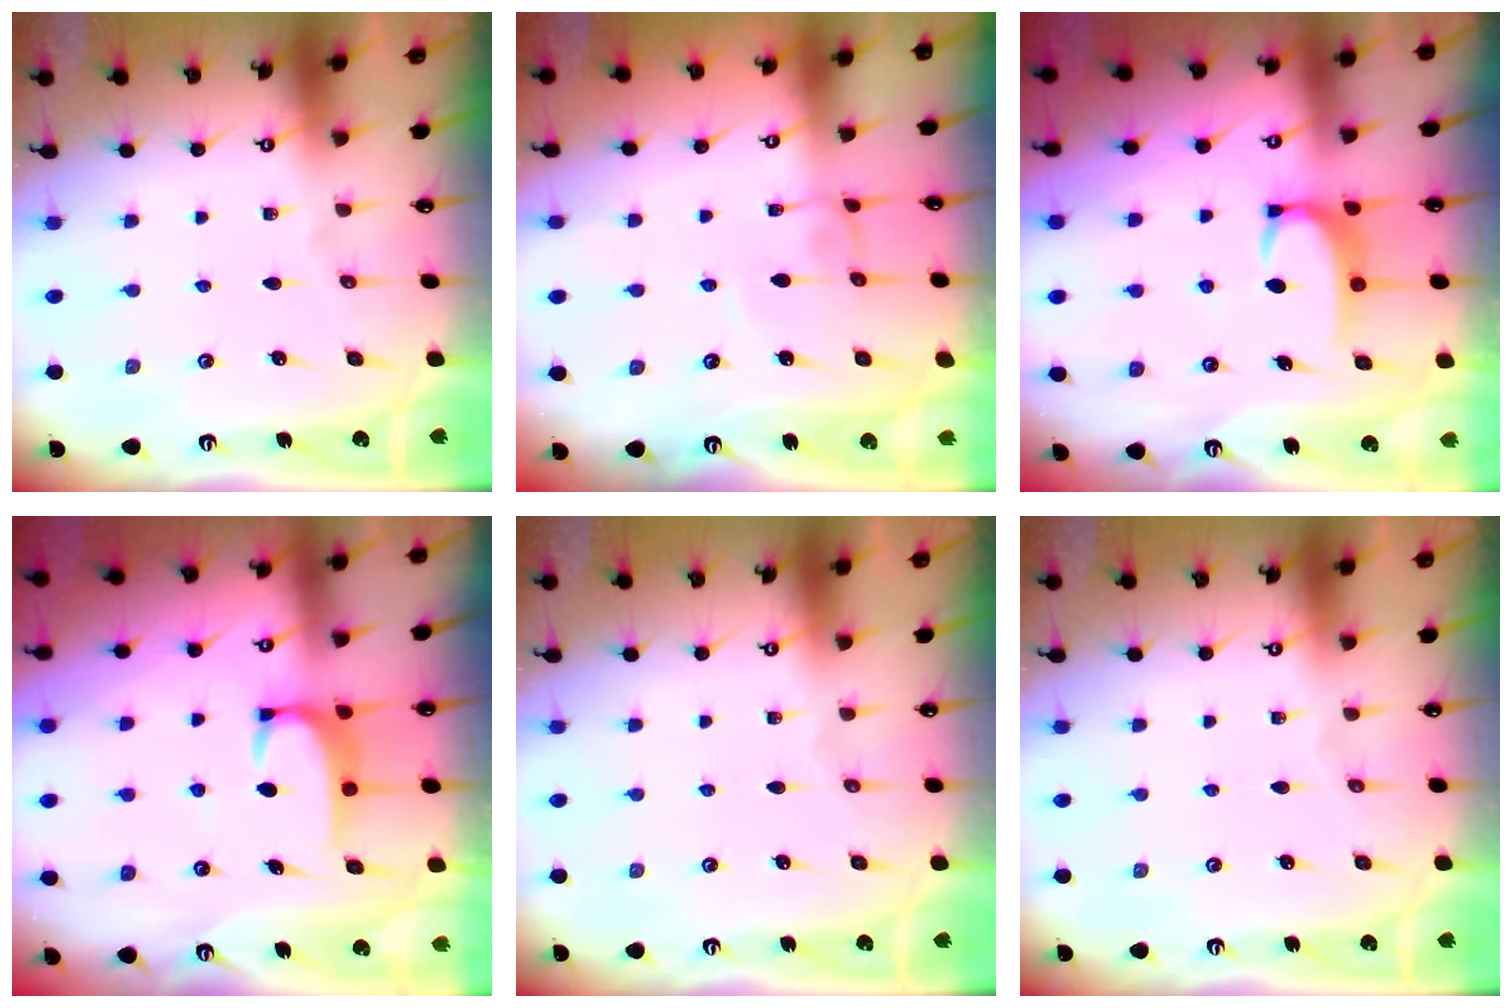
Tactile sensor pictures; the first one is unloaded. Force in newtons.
{"total": 2.9, "press": 2.9, "slide": 0.2}
{"total": 3.5, "press": 3.4, "slide": 0.4}
{"total": 3.0, "press": 2.9, "slide": 0.6}
{"total": 0.0}
{"total": 0.0}